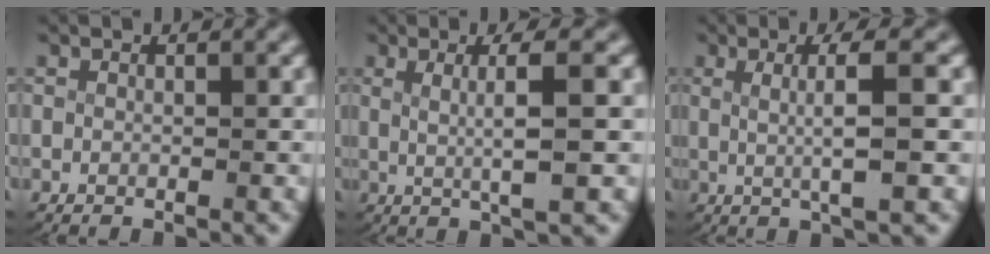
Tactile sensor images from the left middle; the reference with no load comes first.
{"total": 4.5, "force": [1.0, 0.1, 4.4], "torque": [-0.069, 0.000, 0.022]}
{"total": 4.4, "force": [0.8, 0.2, 4.3], "torque": [-0.069, 0.000, 0.018]}